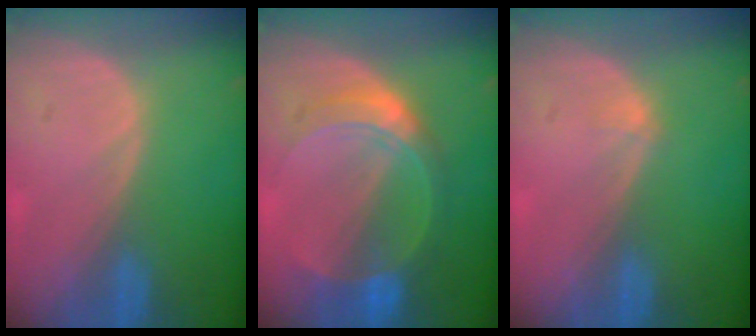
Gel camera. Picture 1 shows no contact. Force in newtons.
{"total": 7.1, "press": 7.1, "slide": 0.4}
{"total": 0.8, "press": 0.6, "slide": 0.5}